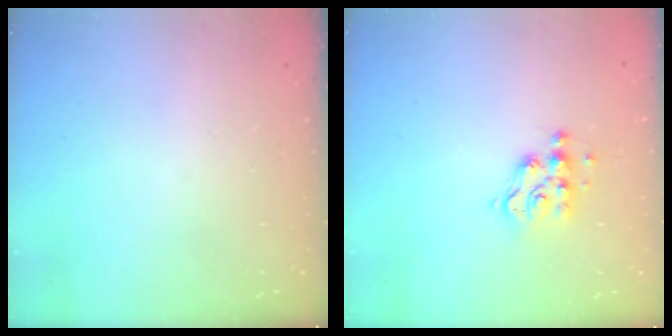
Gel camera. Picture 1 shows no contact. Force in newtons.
{"total": 7.1, "press": 7.1, "slide": 0.3}